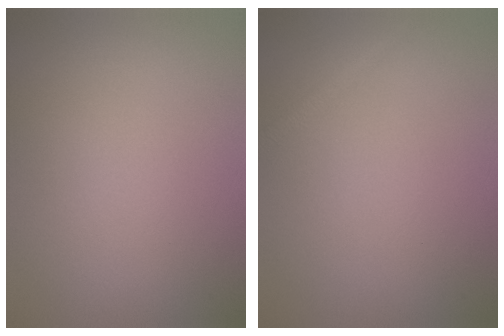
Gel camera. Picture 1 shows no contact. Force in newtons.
{"total": 1.2, "press": 1.2, "slide": 0.0}